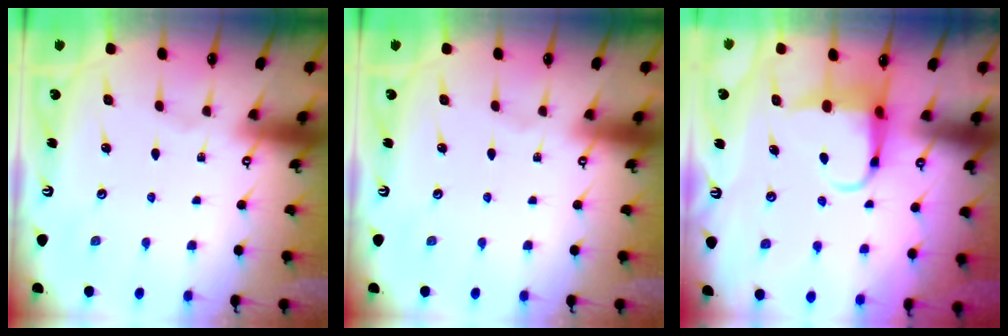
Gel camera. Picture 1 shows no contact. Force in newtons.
{"total": 0.0}
{"total": 5.8, "press": 5.8, "slide": 0.6}